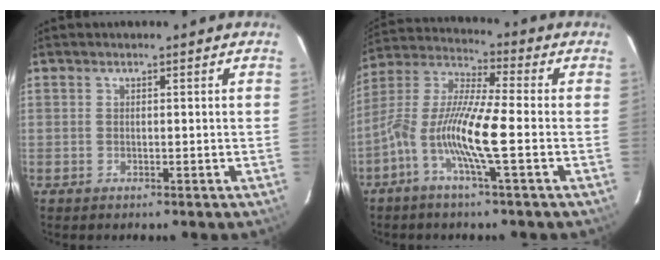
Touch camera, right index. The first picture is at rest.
{"total": 11.9, "force": [-3.8, 0.6, 11.3], "torque": [-0.229, 0.006, -0.084]}